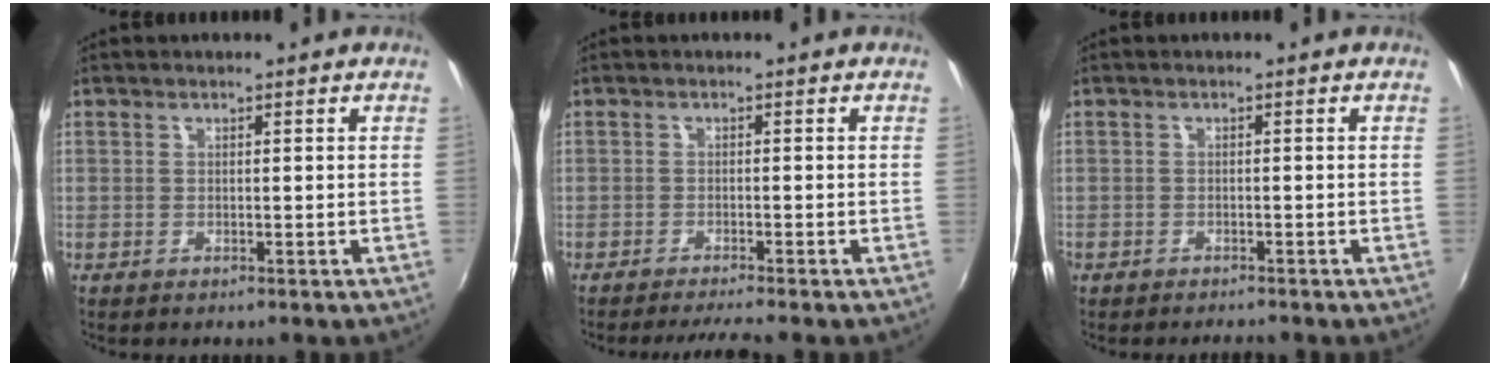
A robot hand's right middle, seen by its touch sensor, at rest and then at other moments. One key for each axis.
{"total": 3.9, "fx": -3.5, "fy": -0.7, "fz": 1.5, "tx": -0.036, "ty": -0.007, "tz": -0.061}
{"total": 1.7, "fx": -1.6, "fy": 0.5, "fz": 0.3, "tx": -0.017, "ty": -0.005, "tz": -0.030}